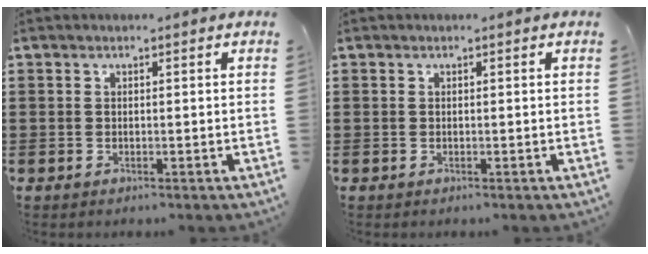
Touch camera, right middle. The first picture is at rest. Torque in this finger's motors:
{"motor_torque": [-2.14, 0.00, 0.00, 0.00]}